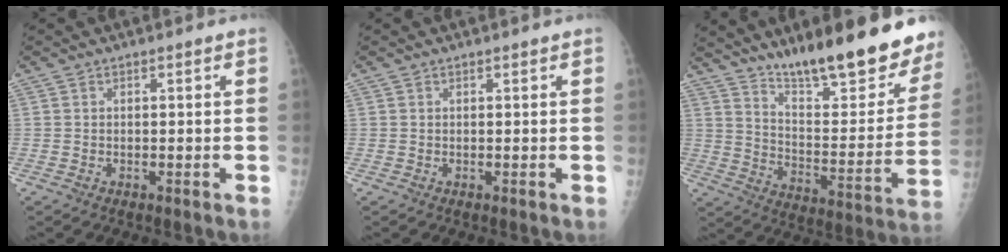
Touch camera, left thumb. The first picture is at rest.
{"total": 0.0}
{"total": 24.5, "force": [18.6, 5.6, 15.0], "torque": [-0.179, -0.106, 0.273]}